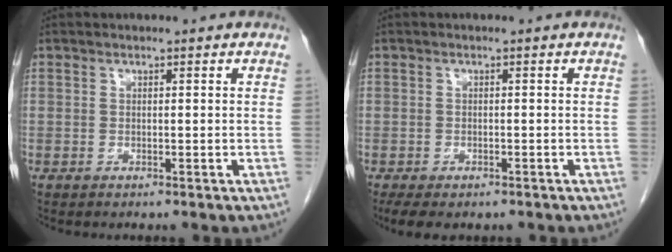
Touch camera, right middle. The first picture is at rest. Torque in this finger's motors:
{"motor_torque": [0.68, -0.41, -0.02, 0.00]}